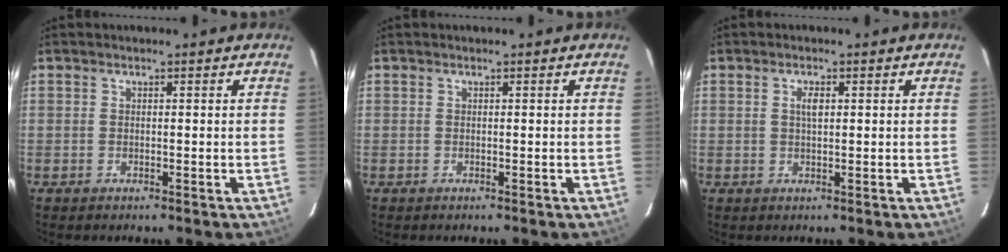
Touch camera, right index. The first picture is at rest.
{"total": 0.0}
{"total": 1.9, "force": [0.5, 0.8, 1.7], "torque": [-0.031, 0.003, 0.008]}